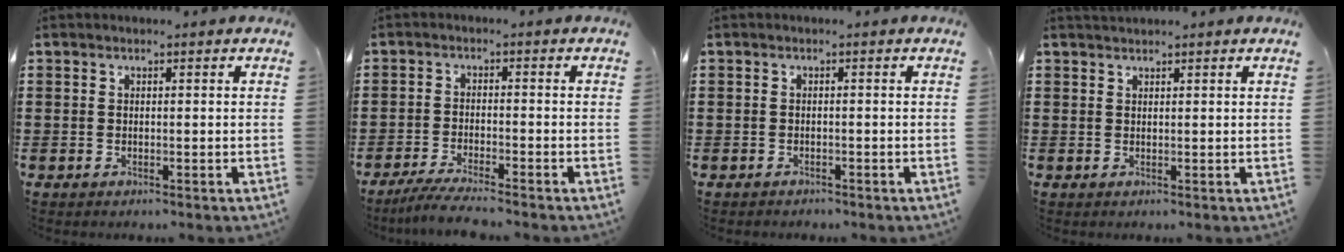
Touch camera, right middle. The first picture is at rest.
{"total": 3.9, "force": [-3.5, -0.2, 1.8], "torque": [-0.037, -0.011, -0.065]}
{"total": 0.6, "force": [-0.6, 0.1, 0.0], "torque": [-0.001, -0.001, -0.013]}
{"total": 1.0, "force": [1.0, 0.2, 0.1], "torque": [-0.004, 0.001, 0.019]}